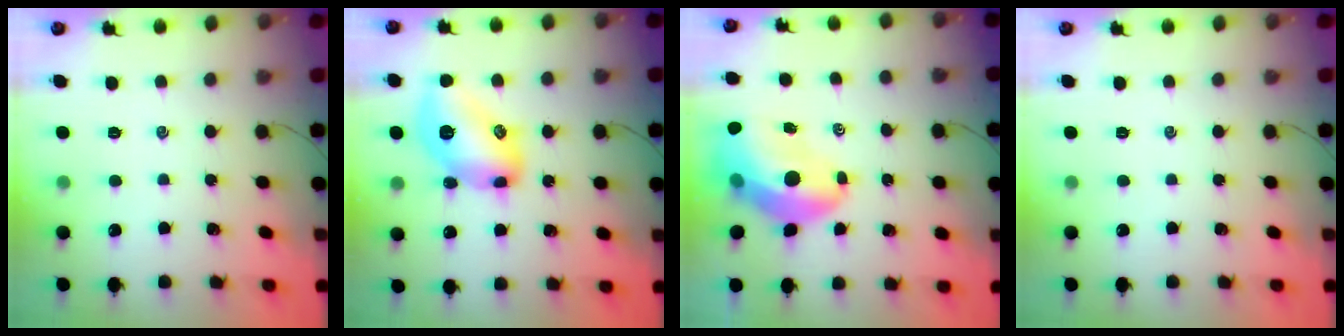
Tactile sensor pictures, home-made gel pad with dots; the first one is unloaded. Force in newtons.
{"total": 15.4, "press": 15.4, "slide": 0.7}
{"total": 13.9, "press": 13.4, "slide": 3.7}
{"total": 0.0}